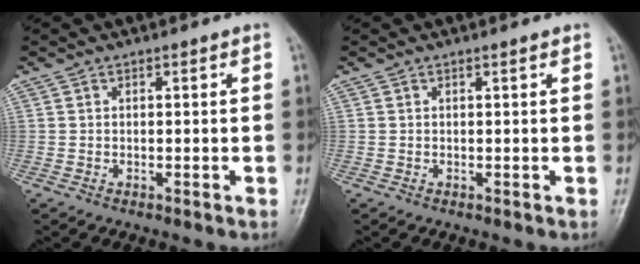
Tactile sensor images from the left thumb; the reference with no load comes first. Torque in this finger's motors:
{"motor_torque": [-0.01, 0.02, -0.04, 0.14, 0.01]}